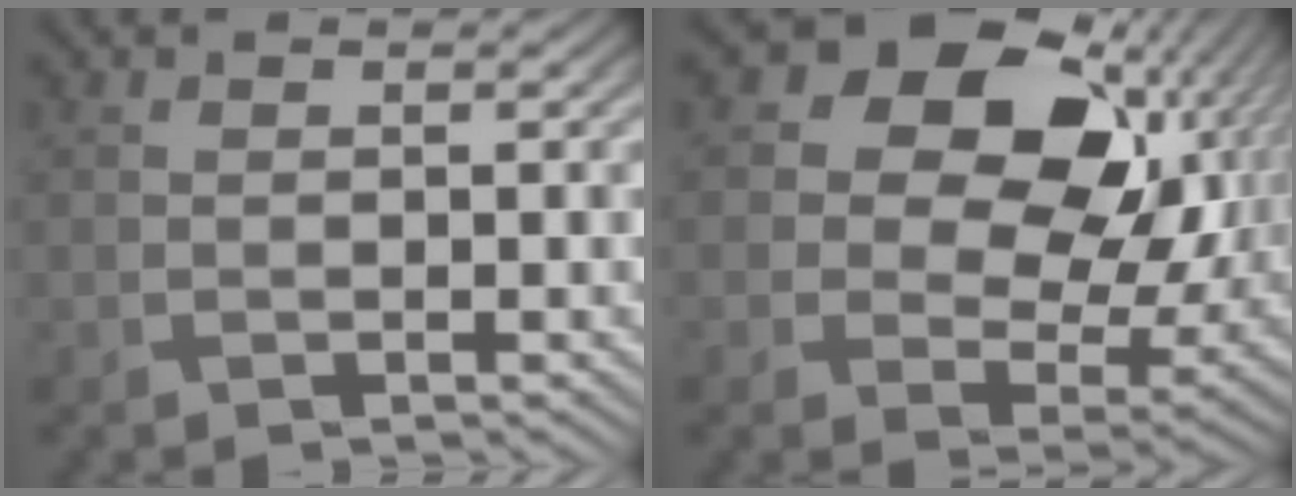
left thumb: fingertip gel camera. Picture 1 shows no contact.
{"total": 15.7, "force": [4.4, 11.2, 10.1], "torque": [-0.146, 0.005, 0.074]}